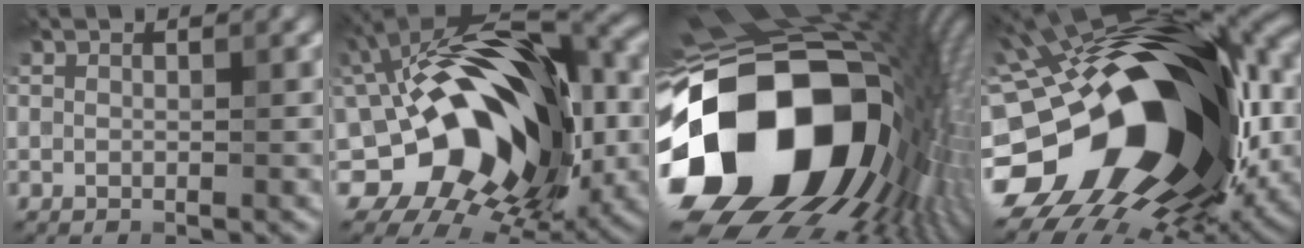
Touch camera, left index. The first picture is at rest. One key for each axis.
{"total": 17.5, "fx": 0.3, "fy": 11.4, "fz": 13.2, "tx": -0.195, "ty": 0.010, "tz": 0.005}
{"total": 21.8, "fx": -3.3, "fy": 15.3, "fz": 15.1, "tx": -0.316, "ty": -0.048, "tz": -0.037}
{"total": 21.0, "fx": -1.3, "fy": 12.2, "fz": 17.0, "tx": -0.301, "ty": -0.036, "tz": -0.023}